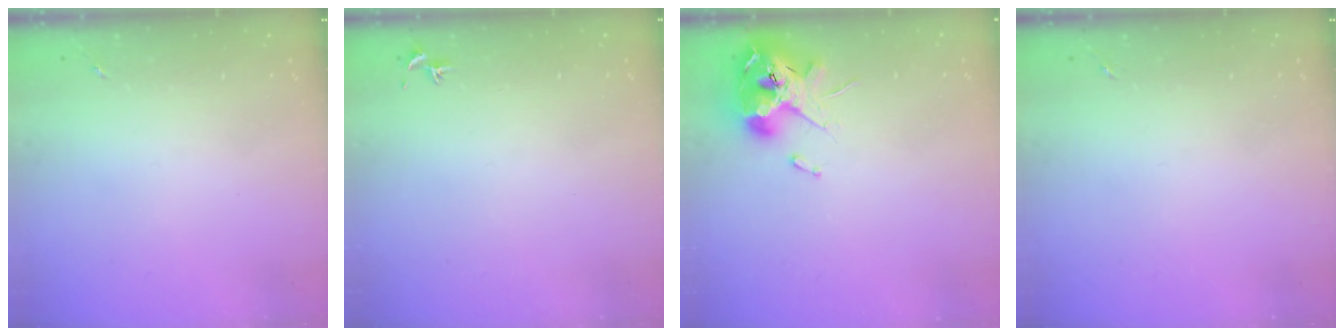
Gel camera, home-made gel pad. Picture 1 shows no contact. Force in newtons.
{"total": 0.7, "press": 0.6, "slide": 0.5}
{"total": 12.7, "press": 12.5, "slide": 2.0}
{"total": 0.0}